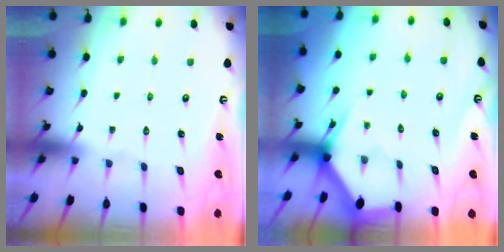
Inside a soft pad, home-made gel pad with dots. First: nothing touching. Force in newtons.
{"total": 3.2, "press": 3.2, "slide": 0.1}